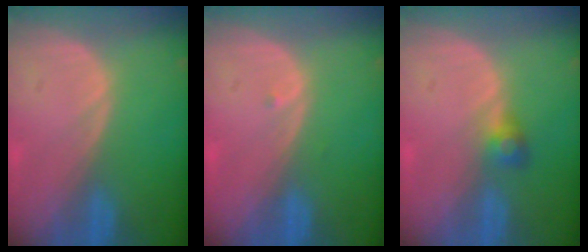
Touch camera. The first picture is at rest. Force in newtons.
{"total": 0.5, "press": 0.4, "slide": 0.3}
{"total": 2.6, "press": 2.5, "slide": 0.7}